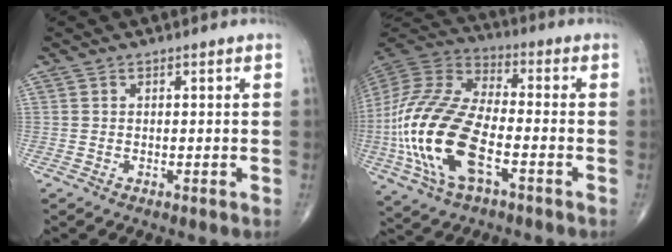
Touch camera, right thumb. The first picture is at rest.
{"total": 22.5, "force": [-6.2, 10.6, 18.9], "torque": [-0.418, 0.013, -0.114]}